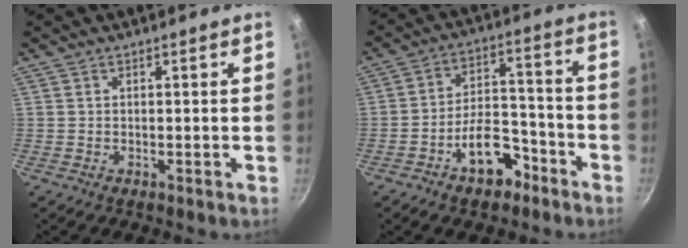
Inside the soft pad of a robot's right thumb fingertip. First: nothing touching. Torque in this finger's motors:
{"motor_torque": [1.86, 0.61, 1.17, -0.83, 0.05]}